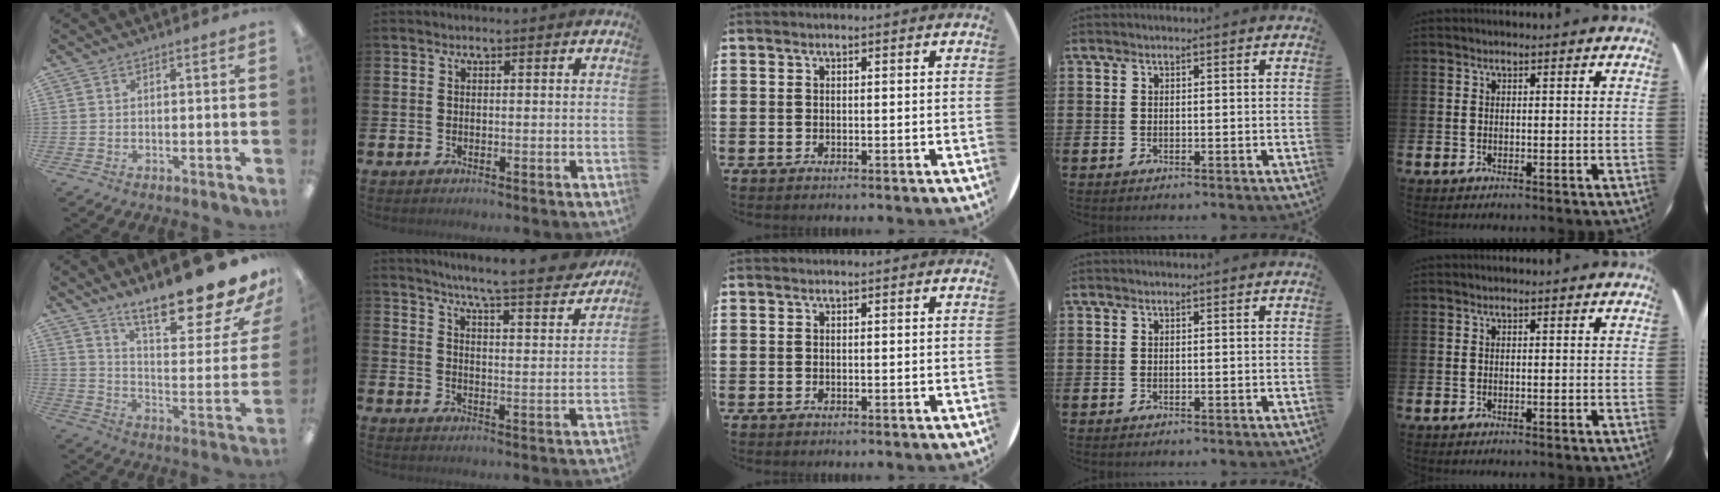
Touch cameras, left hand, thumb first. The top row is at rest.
{"thumb": {"total": 20.9, "force": [16.8, 4.6, 11.5], "torque": [-0.161, -0.131, 0.273]}, "index": {"total": 6.6, "force": [6.2, -0.4, 2.1], "torque": [-0.051, -0.051, 0.102]}}